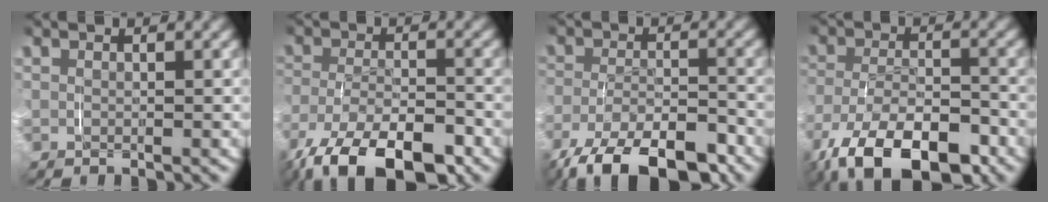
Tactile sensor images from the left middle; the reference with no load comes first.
{"total": 10.3, "force": [-7.3, 4.1, 6.0], "torque": [-0.126, -0.032, -0.103]}
{"total": 9.9, "force": [-7.6, 3.4, 5.3], "torque": [-0.093, -0.022, -0.116]}
{"total": 10.7, "force": [-7.1, 4.7, 6.5], "torque": [-0.131, -0.029, -0.104]}